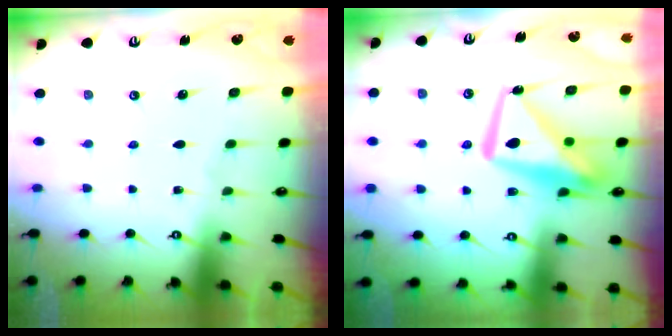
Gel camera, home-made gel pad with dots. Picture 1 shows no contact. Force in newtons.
{"total": 12.8, "press": 12.7, "slide": 1.7}